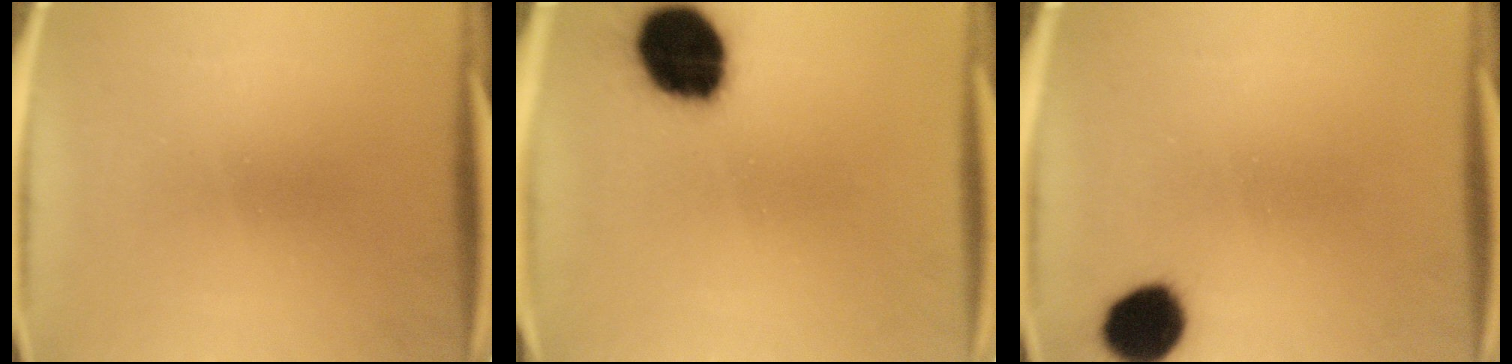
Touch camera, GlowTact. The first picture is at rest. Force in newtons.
{"total": 17.7}
{"total": 9.7}